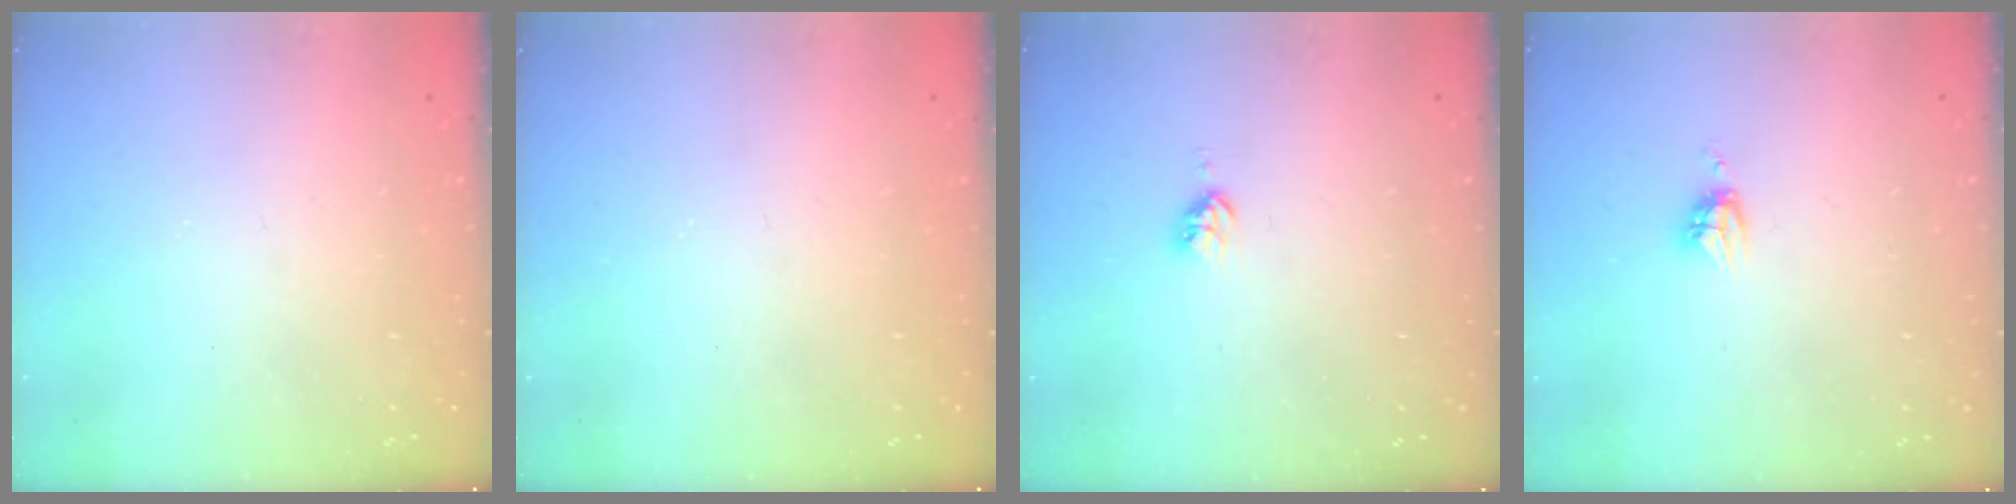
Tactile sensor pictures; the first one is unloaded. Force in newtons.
{"total": 0.0}
{"total": 3.4, "press": 3.4, "slide": 0.5}
{"total": 4.1, "press": 4.1, "slide": 0.5}